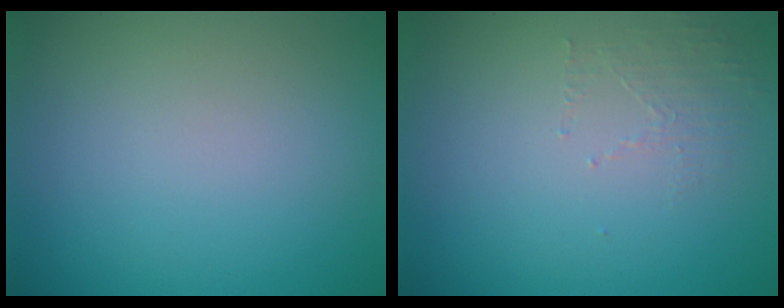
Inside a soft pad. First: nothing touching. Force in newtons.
{"total": 1.4, "press": 0.4, "slide": 1.4}